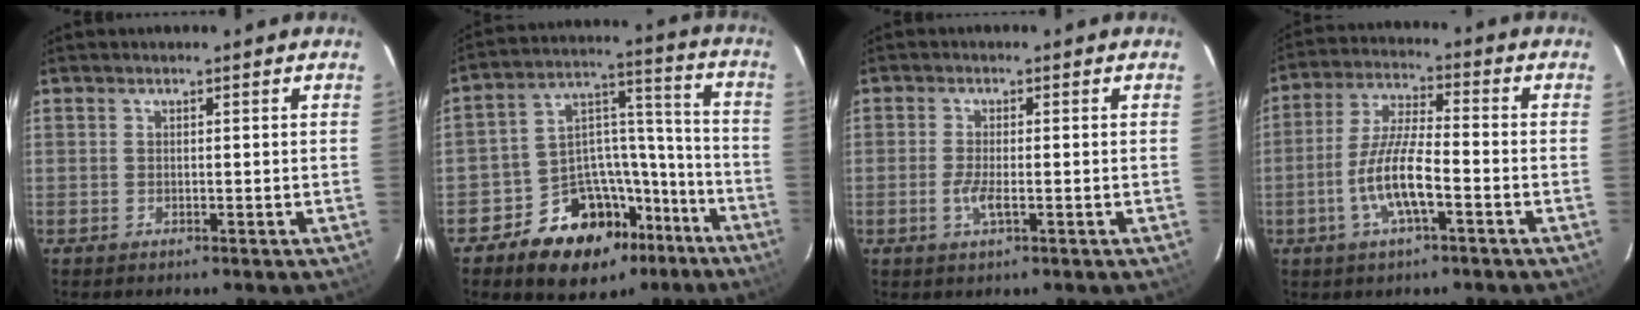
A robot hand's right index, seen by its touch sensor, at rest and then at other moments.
{"total": 18.0, "force": [-12.1, 11.3, 7.0], "torque": [-0.124, 0.069, -0.167]}
{"total": 2.9, "force": [-1.0, 0.5, 2.7], "torque": [-0.058, -0.005, -0.021]}
{"total": 9.5, "force": [-3.7, 1.9, 8.5], "torque": [-0.177, 0.001, -0.071]}